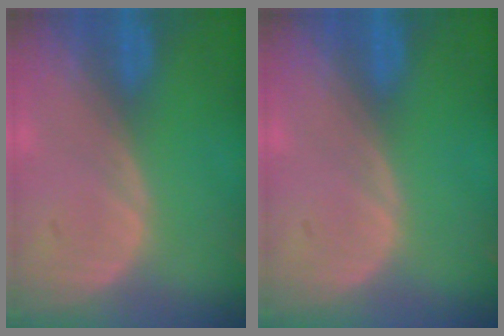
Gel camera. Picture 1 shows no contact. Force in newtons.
{"total": 0.0}